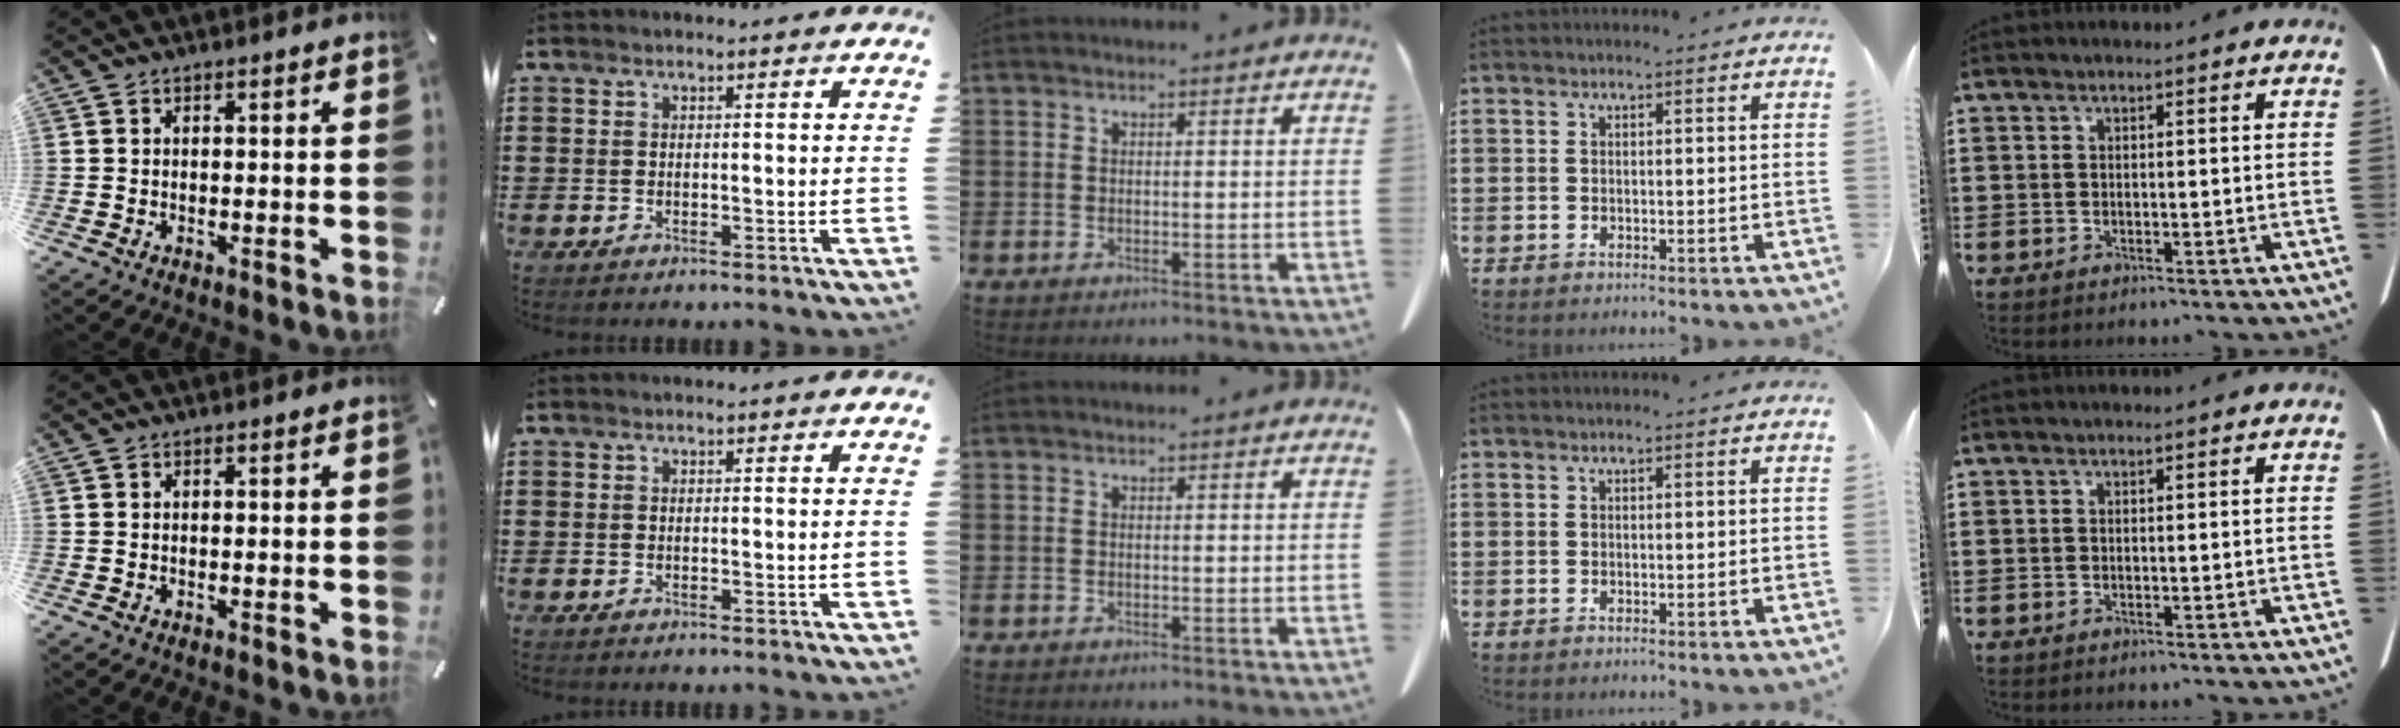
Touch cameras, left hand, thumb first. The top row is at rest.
{}